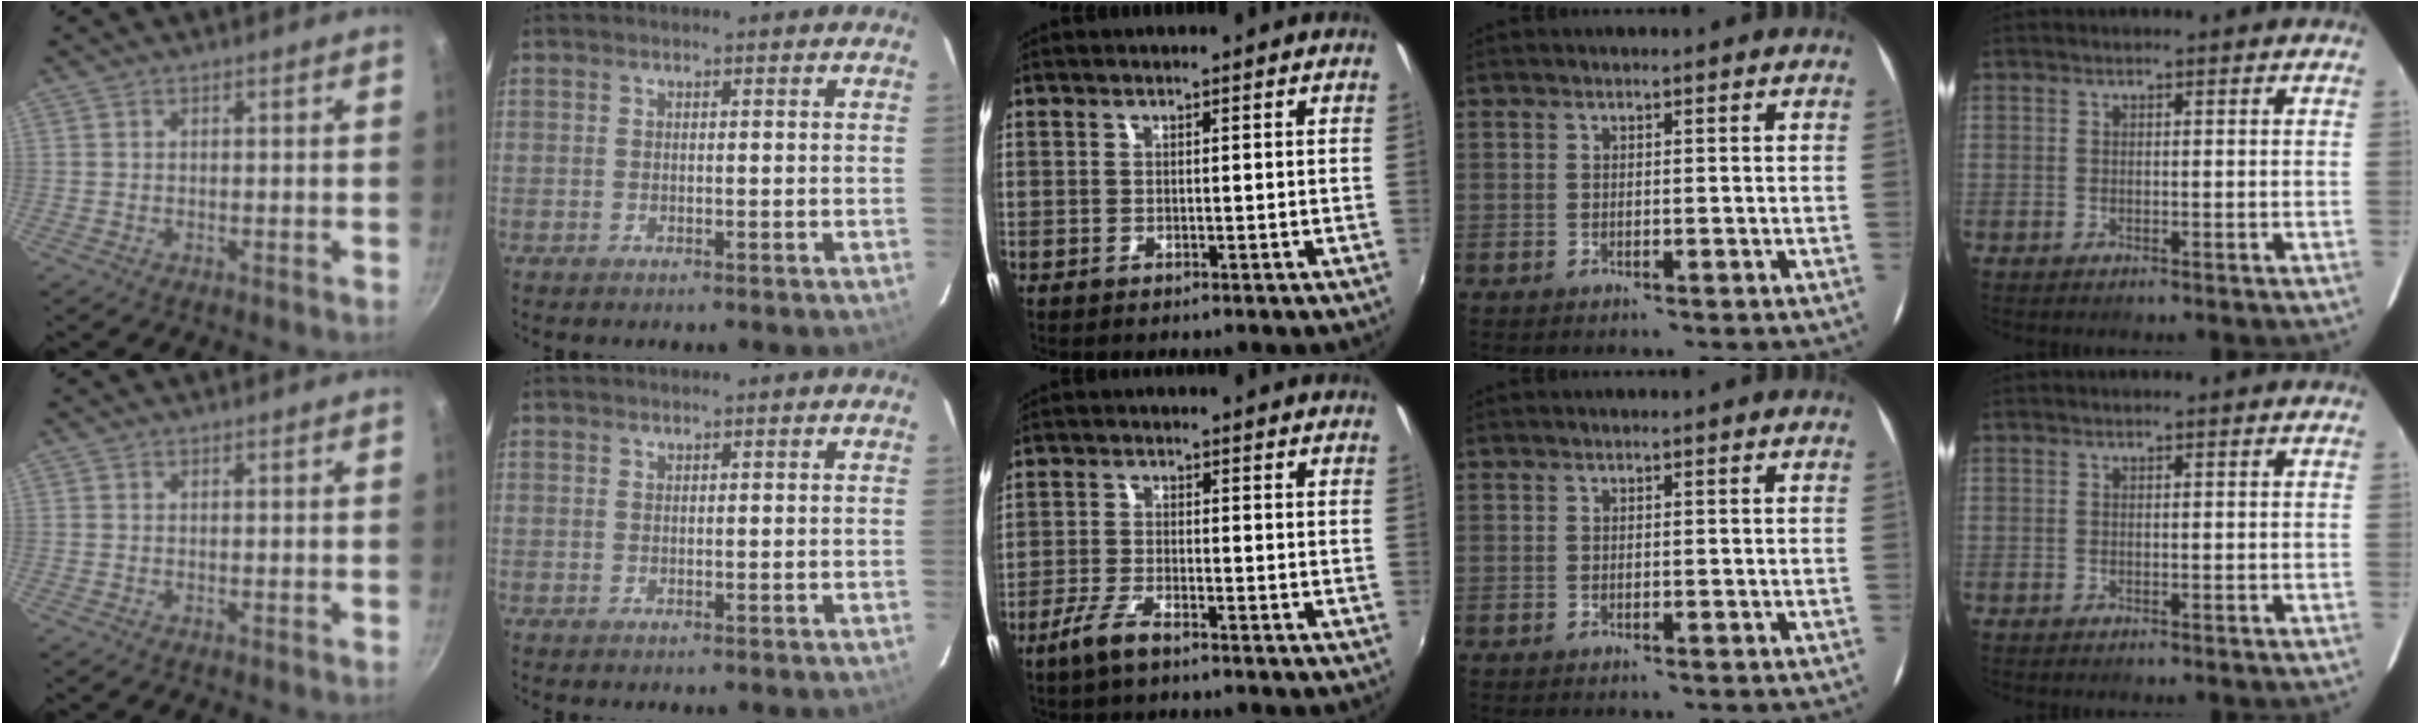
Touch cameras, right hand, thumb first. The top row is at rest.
{"middle": {"total": 4.7, "force": [-3.5, 0.9, 2.9], "torque": [-0.077, -0.008, -0.071]}}